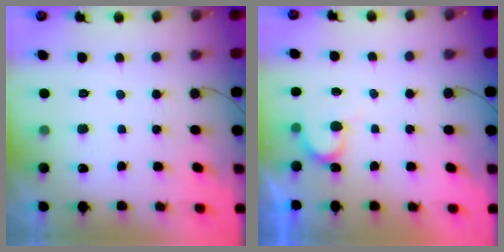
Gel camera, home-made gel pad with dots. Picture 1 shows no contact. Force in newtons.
{"total": 4.5, "press": 4.4, "slide": 0.4}